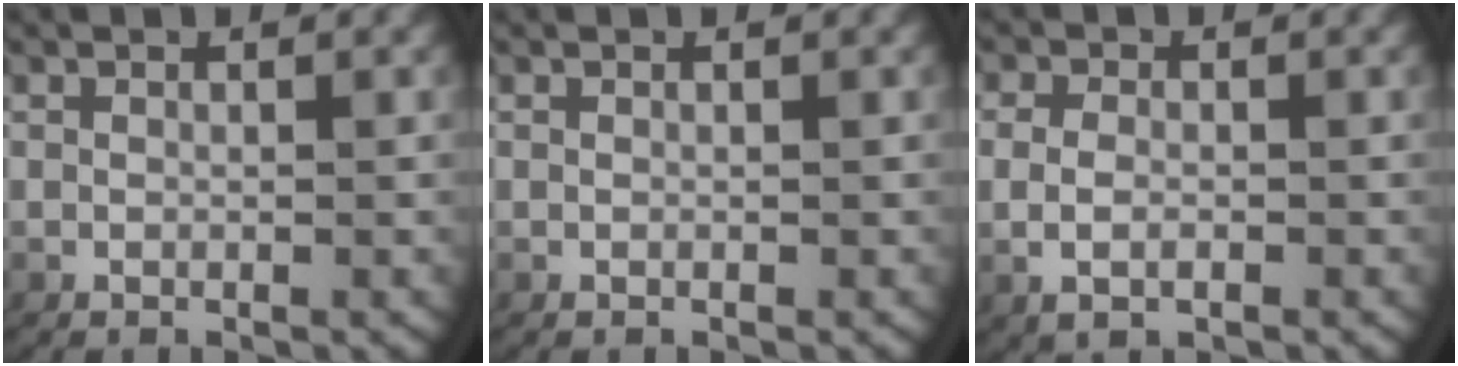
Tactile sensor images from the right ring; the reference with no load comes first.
{"total": 0.0}
{"total": 2.3, "force": [-0.3, 1.5, 1.8], "torque": [-0.046, -0.008, 0.003]}